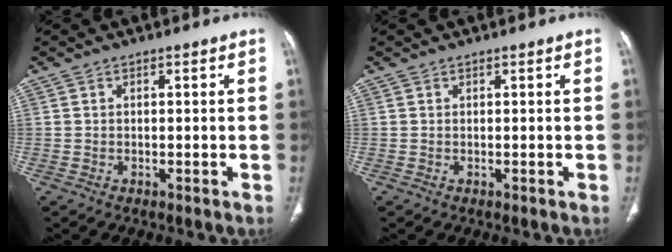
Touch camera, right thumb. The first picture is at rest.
{"total": 0.0}